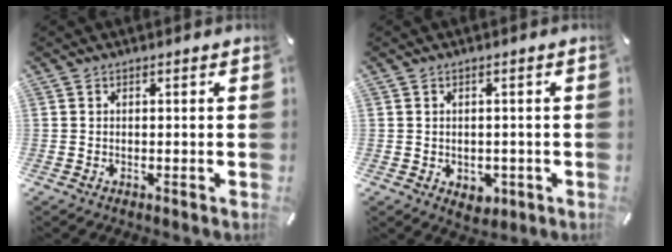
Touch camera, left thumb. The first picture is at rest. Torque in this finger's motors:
{"motor_torque": [0.41, 0.47, 0.02, 0.03, 0.00]}